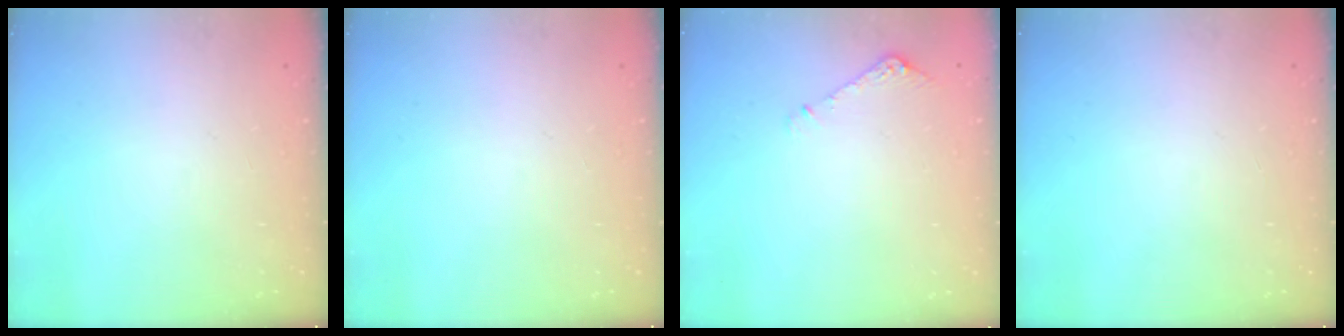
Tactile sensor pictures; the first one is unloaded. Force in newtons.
{"total": 0.0}
{"total": 6.5, "press": 6.5, "slide": 0.8}
{"total": 0.0}